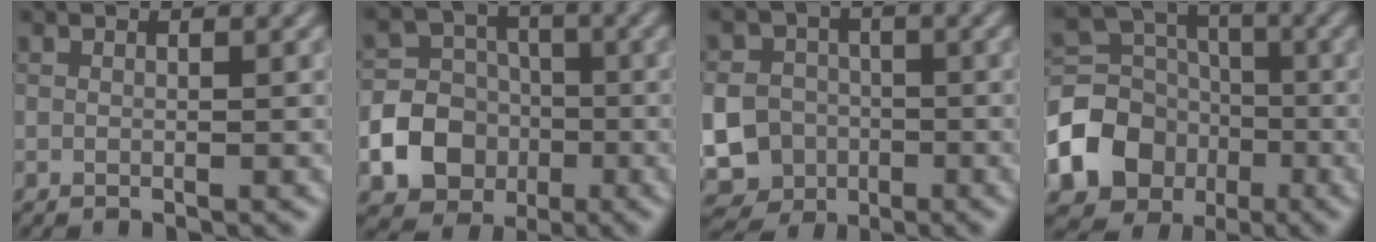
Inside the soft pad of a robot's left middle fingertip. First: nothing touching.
{"total": 9.1, "force": [-3.0, 8.0, 3.0], "torque": [-0.037, -0.012, -0.079]}
{"total": 15.1, "force": [-4.8, 13.8, 4.0], "torque": [-0.113, -0.027, -0.112]}
{"total": 8.9, "force": [-3.4, 7.5, 3.5], "torque": [-0.073, -0.007, -0.071]}